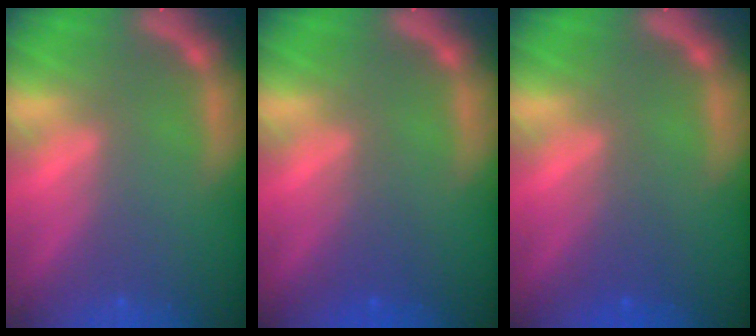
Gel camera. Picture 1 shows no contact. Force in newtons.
{"total": 2.0}
{"total": 2.0}